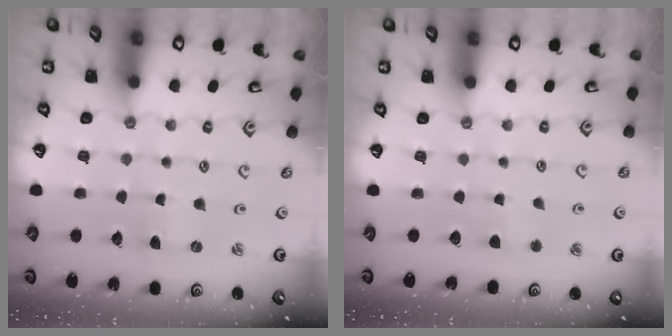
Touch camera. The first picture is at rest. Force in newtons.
{"total": 2.1, "press": 2.1, "slide": 0.5}